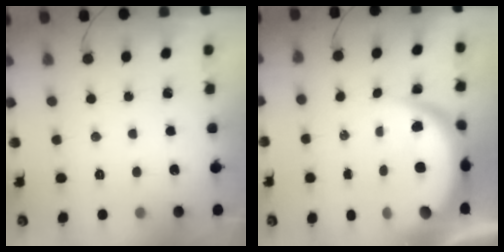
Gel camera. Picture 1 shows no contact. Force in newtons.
{"total": 10.4, "press": 10.3, "slide": 1.1}